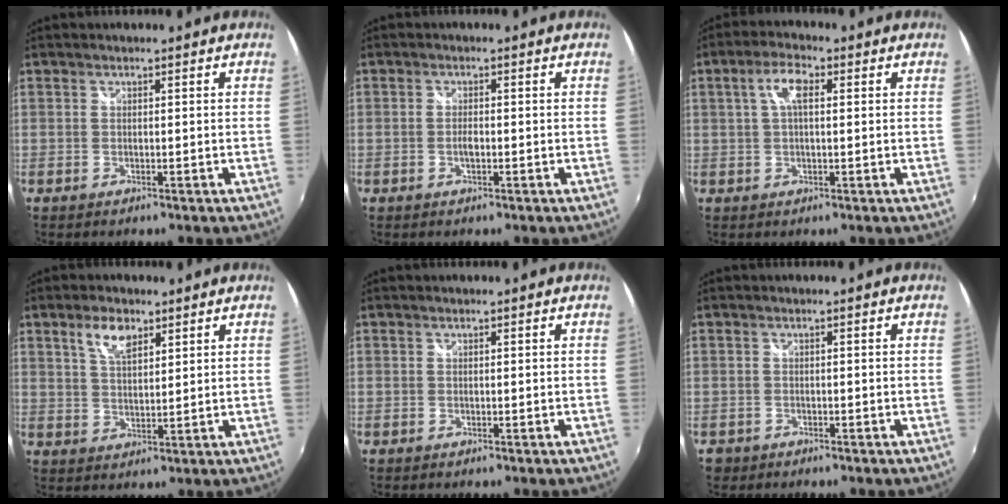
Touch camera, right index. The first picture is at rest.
{"total": 1.8, "force": [-0.5, 0.7, 1.6], "torque": [-0.032, 0.000, -0.009]}
{"total": 5.0, "force": [1.2, 1.9, 4.5], "torque": [-0.086, 0.012, 0.021]}
{"total": 5.6, "force": [3.3, 2.6, 3.7], "torque": [-0.066, 0.007, 0.062]}
{"total": 0.0}
{"total": 2.1, "force": [-1.2, 1.7, 0.5], "torque": [-0.017, -0.004, -0.019]}